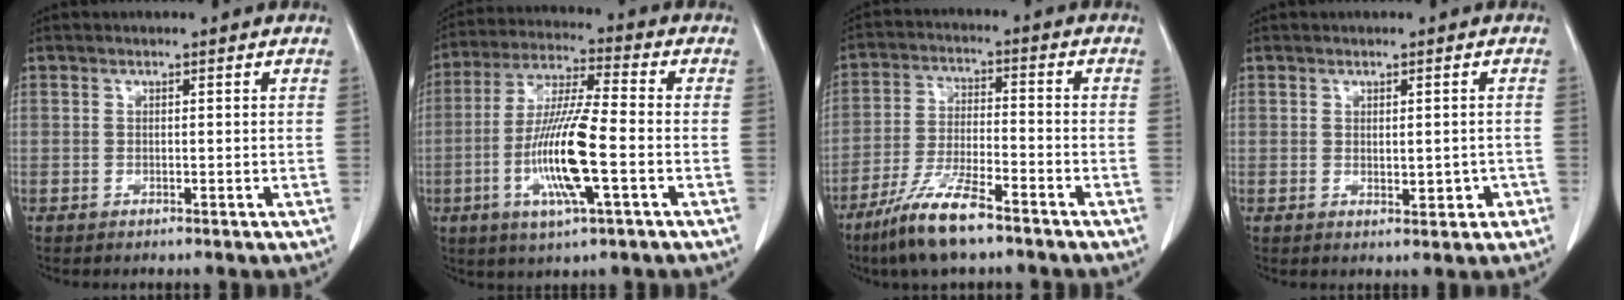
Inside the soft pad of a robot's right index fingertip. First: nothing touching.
{"total": 13.5, "force": [-3.5, 1.0, 13.0], "torque": [-0.260, -0.010, -0.069]}
{"total": 9.1, "force": [-6.4, 1.3, 6.3], "torque": [-0.130, -0.019, -0.121]}
{"total": 2.6, "force": [-0.5, 1.3, 2.1], "torque": [-0.025, -0.001, 0.001]}